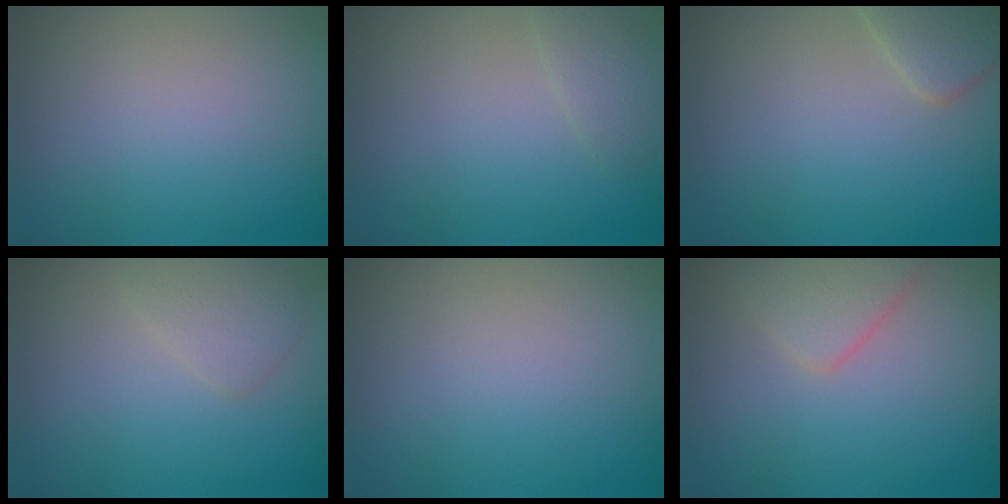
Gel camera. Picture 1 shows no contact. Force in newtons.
{"total": 1.3, "press": 1.3, "slide": 0.1}
{"total": 2.6, "press": 2.6, "slide": 0.1}
{"total": 1.7, "press": 1.7, "slide": 0.1}
{"total": 0.0}
{"total": 2.7, "press": 2.7, "slide": 0.1}